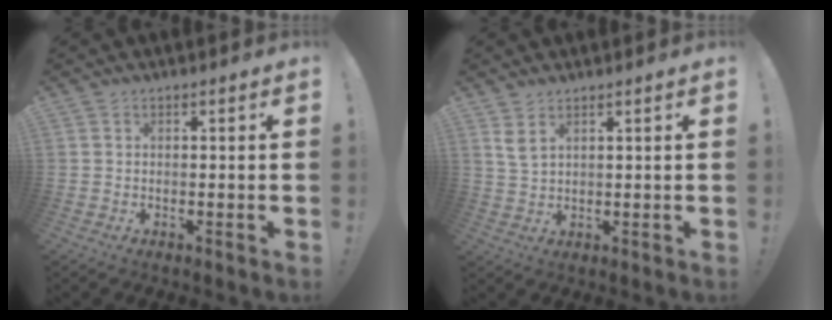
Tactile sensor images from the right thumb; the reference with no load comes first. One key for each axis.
{"total": 3.6, "fx": 2.3, "fy": 1.2, "fz": 2.5, "tx": -0.044, "ty": -0.010, "tz": 0.041}